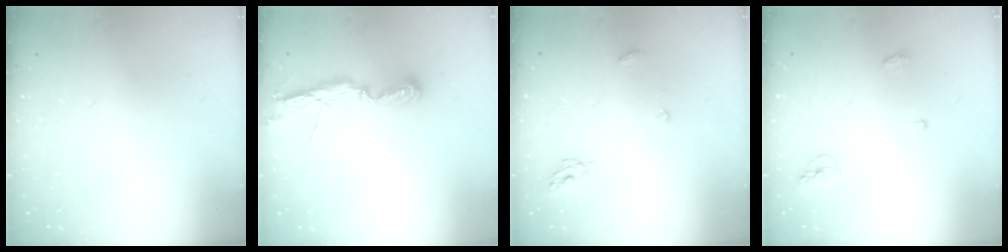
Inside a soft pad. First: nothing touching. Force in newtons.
{"total": 6.5, "press": 6.5, "slide": 0.5}
{"total": 4.9, "press": 4.9, "slide": 0.4}
{"total": 5.2, "press": 5.0, "slide": 1.2}